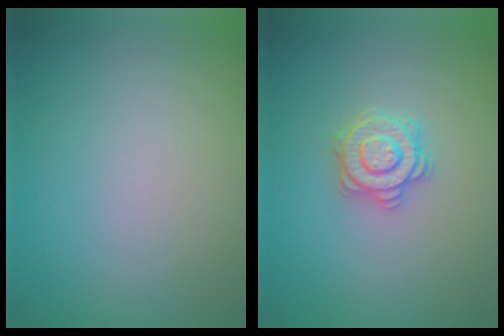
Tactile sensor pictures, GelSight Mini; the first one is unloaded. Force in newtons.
{"total": 2.8, "press": 2.8, "slide": 0.4}